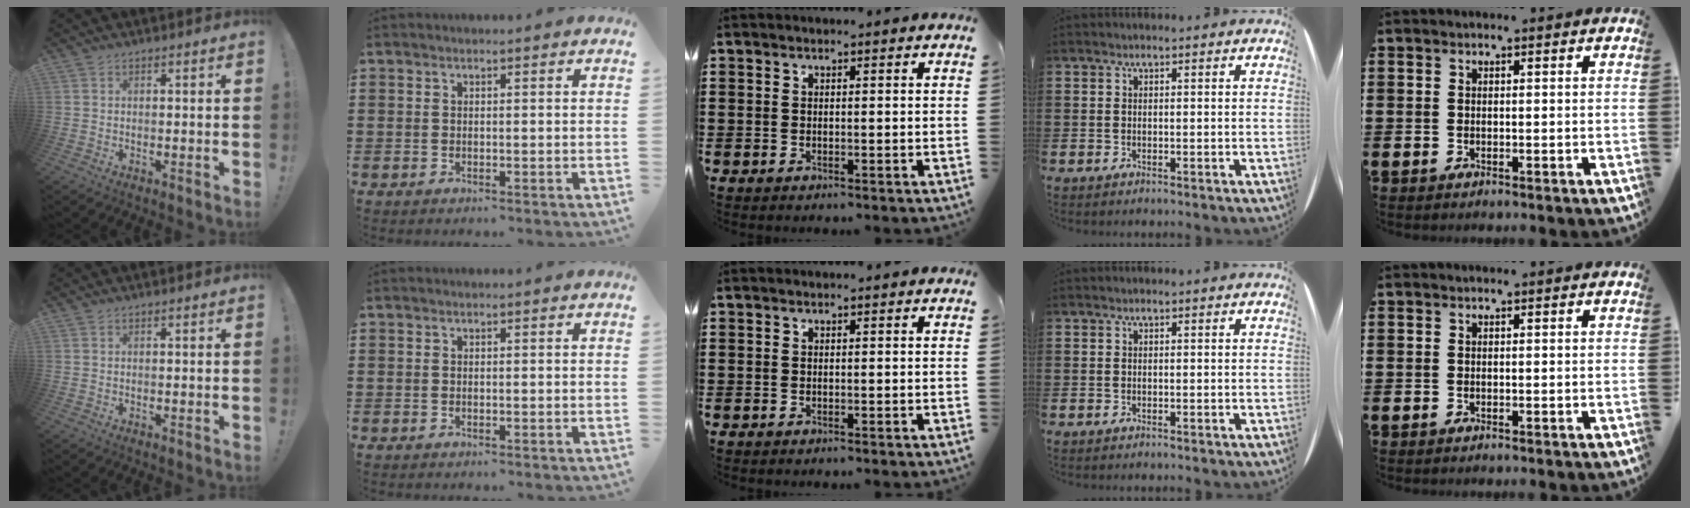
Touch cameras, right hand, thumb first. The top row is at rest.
{}